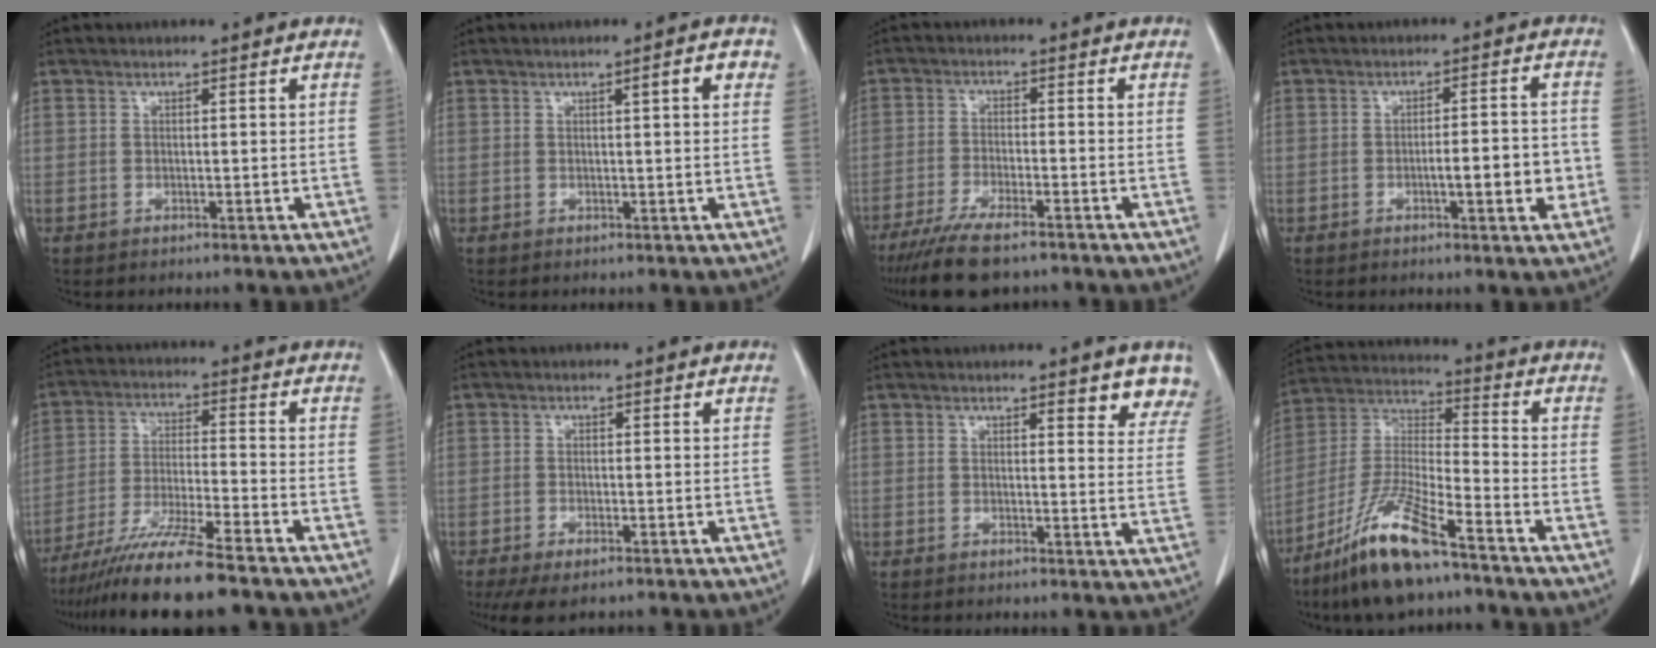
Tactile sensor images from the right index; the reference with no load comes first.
{"total": 2.9, "force": [1.0, 0.2, 2.7], "torque": [-0.034, 0.004, 0.012]}
{"total": 9.6, "force": [-7.5, 1.9, 5.8], "torque": [-0.100, -0.022, -0.122]}
{"total": 6.3, "force": [-1.6, 1.3, 5.9], "torque": [-0.085, 0.008, -0.017]}
{"total": 12.9, "force": [-10.5, -0.4, 7.5], "torque": [-0.126, -0.033, -0.177]}
{"total": 5.5, "force": [-4.0, 1.5, 3.4], "torque": [-0.053, -0.012, -0.063]}
{"total": 5.9, "force": [5.1, 1.4, 2.7], "torque": [-0.016, -0.017, 0.041]}
{"total": 14.4, "force": [-10.0, 1.8, 10.3], "torque": [-0.219, -0.020, -0.188]}